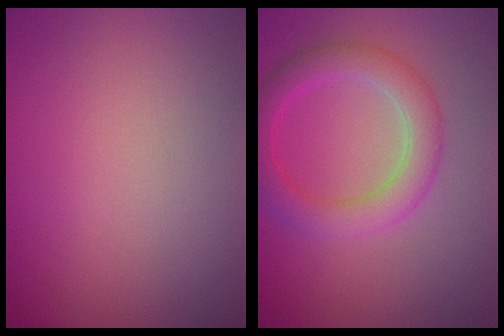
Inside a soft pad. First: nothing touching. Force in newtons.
{"total": 4.1, "press": 4.1, "slide": 0.1}